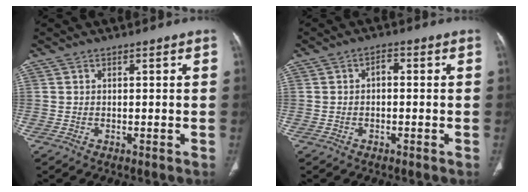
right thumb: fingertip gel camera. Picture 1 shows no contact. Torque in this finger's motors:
{"motor_torque": [1.55, 2.65, 0.73, -0.34, -0.02]}